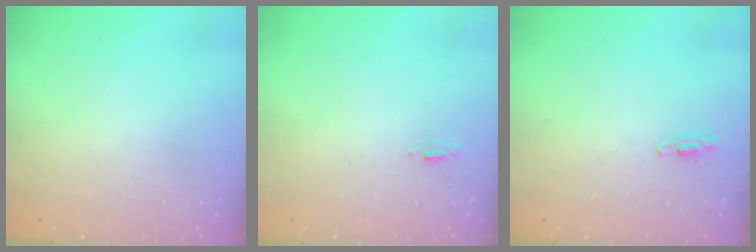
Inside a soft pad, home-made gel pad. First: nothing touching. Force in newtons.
{"total": 4.6, "press": 4.4, "slide": 1.6}
{"total": 2.7, "press": 2.5, "slide": 1.0}